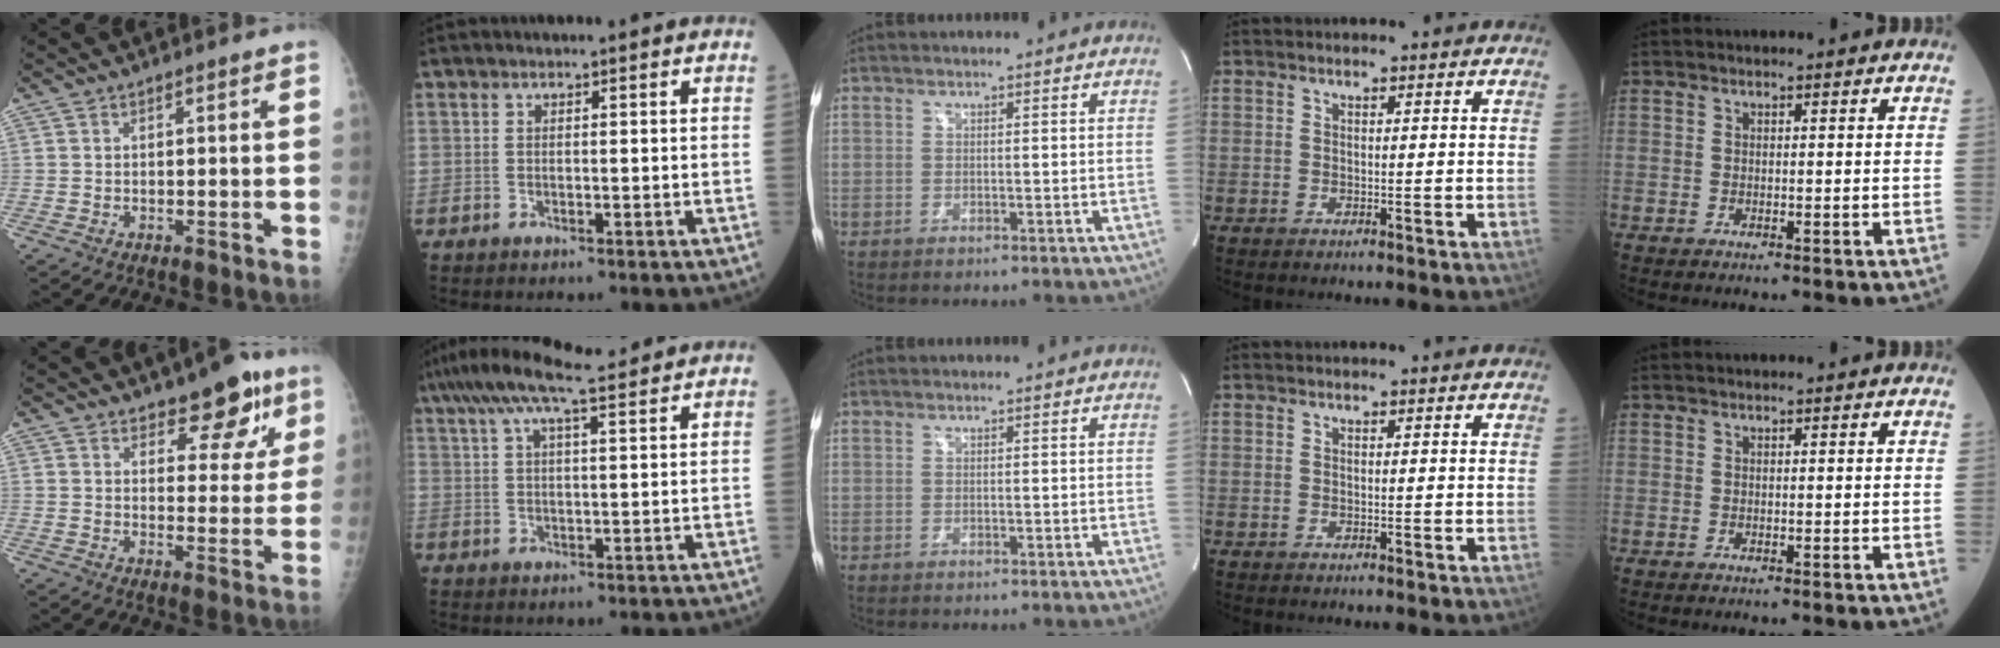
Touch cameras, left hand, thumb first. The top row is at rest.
{"thumb": {"total": 9.7, "force": [6.4, 4.5, 5.7], "torque": [-0.034, -0.035, 0.087]}, "index": {"total": 11.5, "force": [9.2, 1.0, 6.7], "torque": [-0.125, 0.040, 0.144]}}